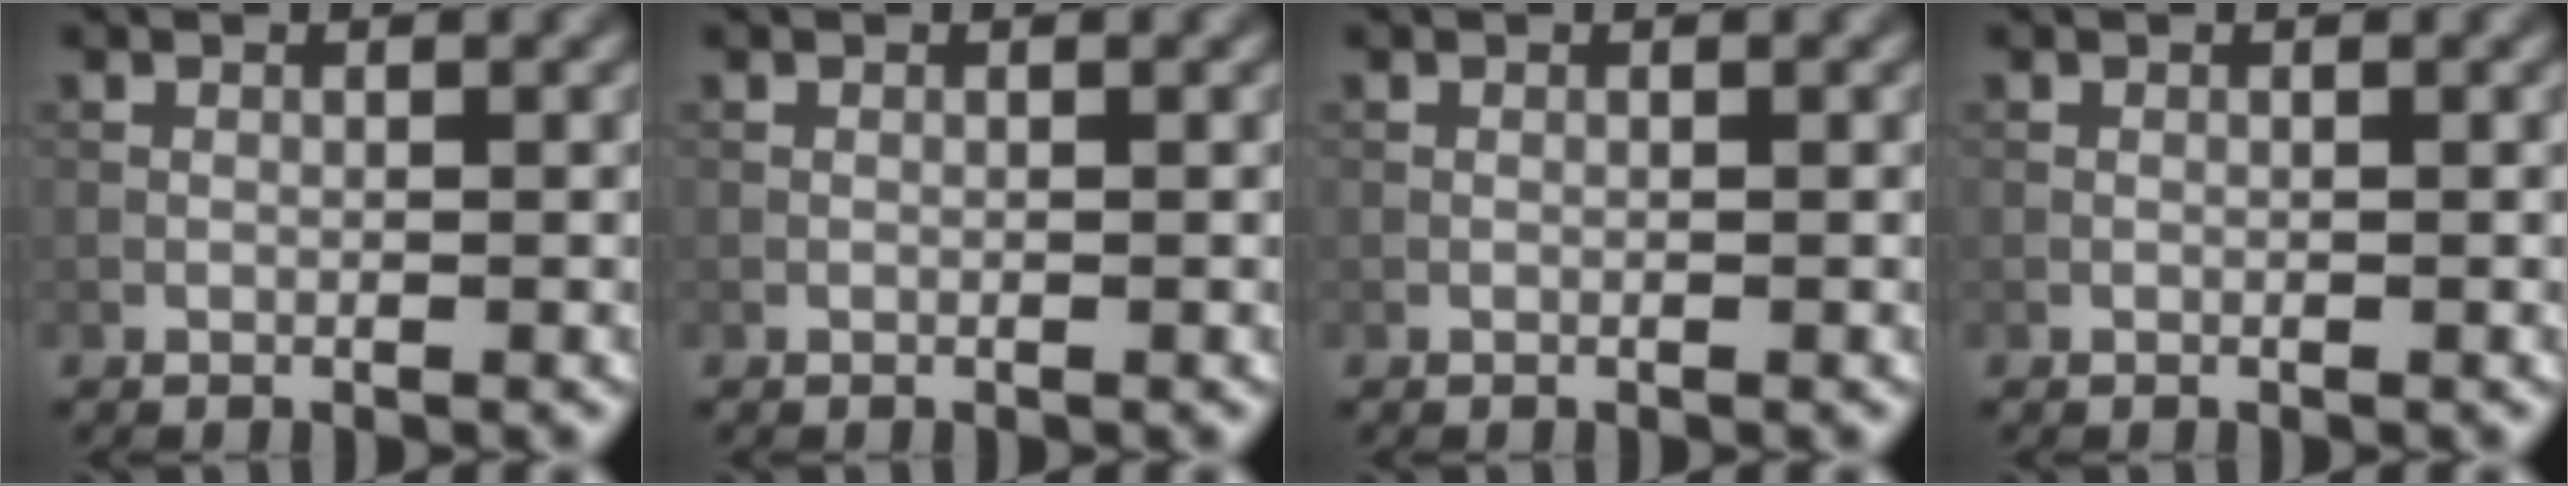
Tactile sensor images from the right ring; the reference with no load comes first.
{"total": 0.0}
{"total": 0.0}
{"total": 0.0}